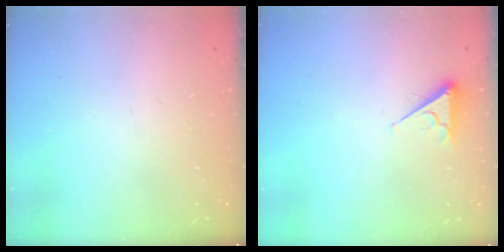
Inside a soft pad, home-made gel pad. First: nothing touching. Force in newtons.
{"total": 3.7, "press": 3.6, "slide": 0.6}